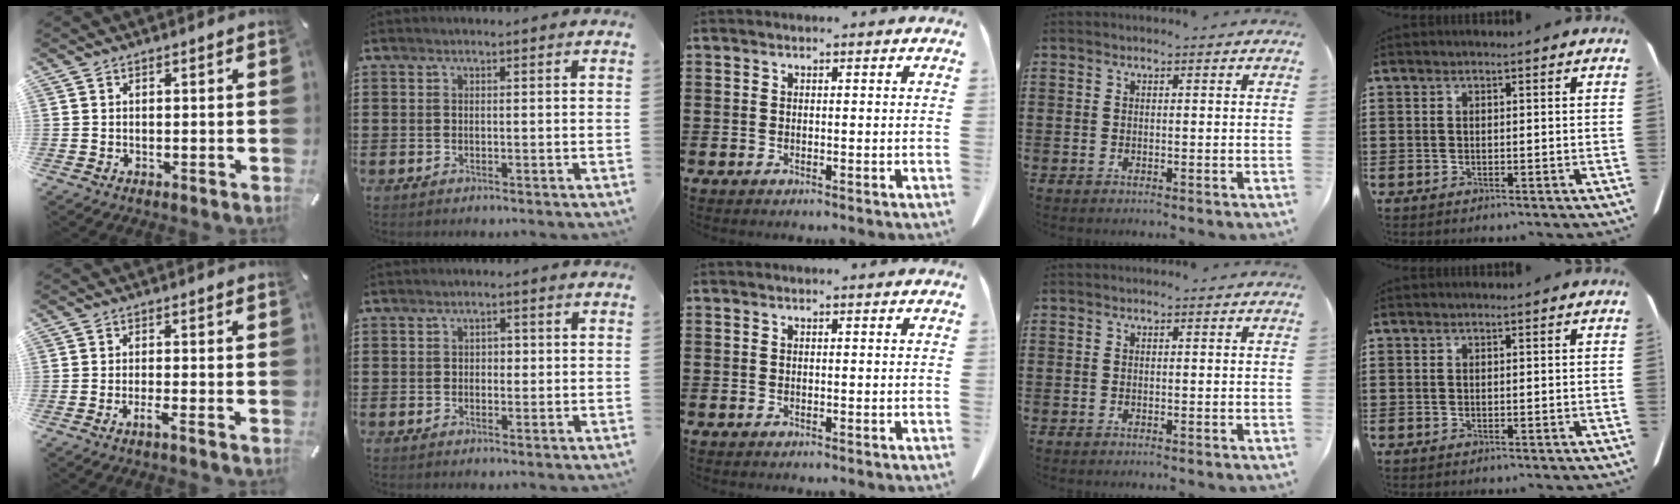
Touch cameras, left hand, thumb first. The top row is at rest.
{"thumb": {"total": 2.6, "force": [-1.5, 0.1, 2.1], "torque": [-0.034, -0.001, -0.025]}, "index": {"total": 0.9, "force": [-0.1, 0.6, 0.6], "torque": [-0.014, 0.004, -0.003]}}